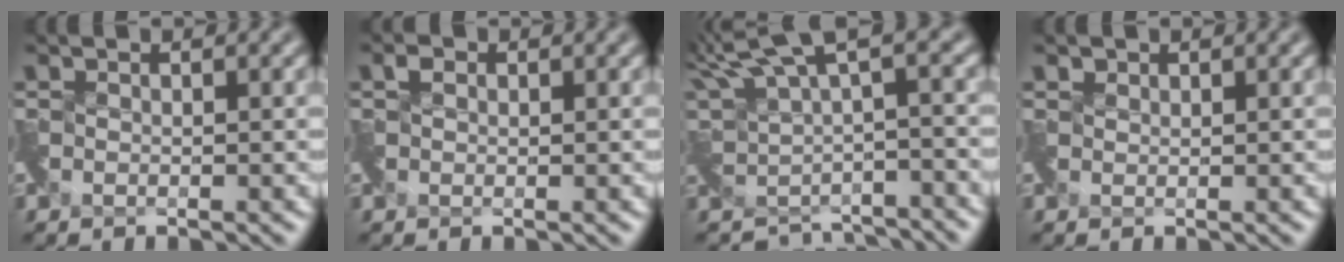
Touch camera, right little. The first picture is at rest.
{"total": 0.9, "force": [-0.2, 0.2, -0.9], "torque": [0.015, -0.001, 0.002]}
{"total": 4.5, "force": [1.3, 2.0, 3.8], "torque": [-0.071, -0.014, 0.047]}
{"total": 0.9, "force": [0.4, 0.1, -0.7], "torque": [0.011, 0.002, 0.015]}